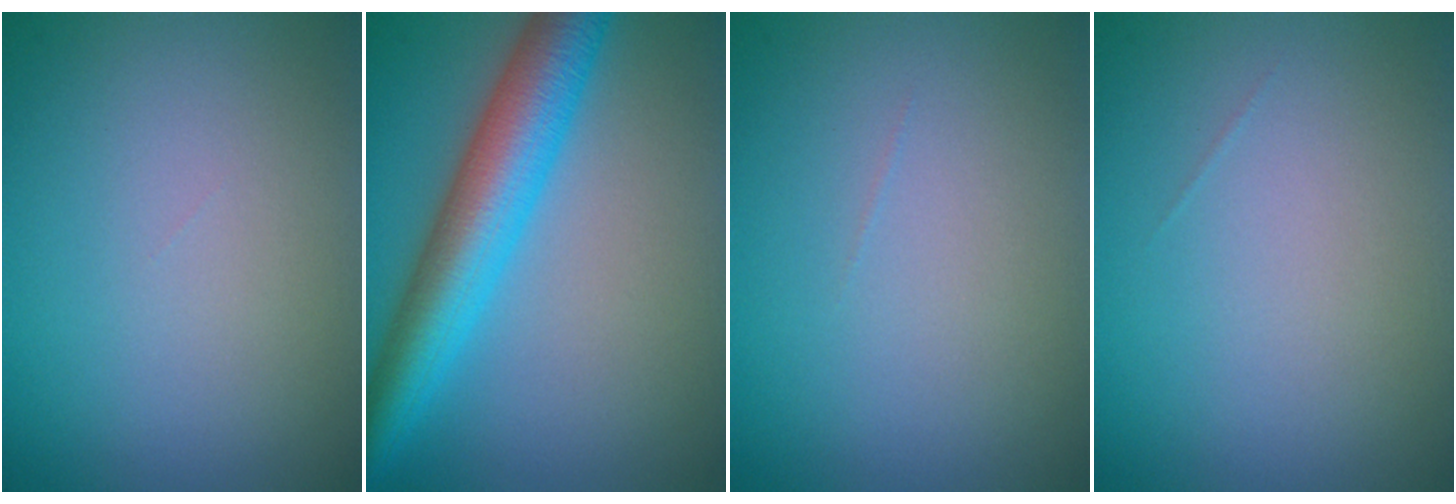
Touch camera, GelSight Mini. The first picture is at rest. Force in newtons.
{"total": 7.5, "press": 7.5, "slide": 0.1}
{"total": 0.0}
{"total": 0.0}